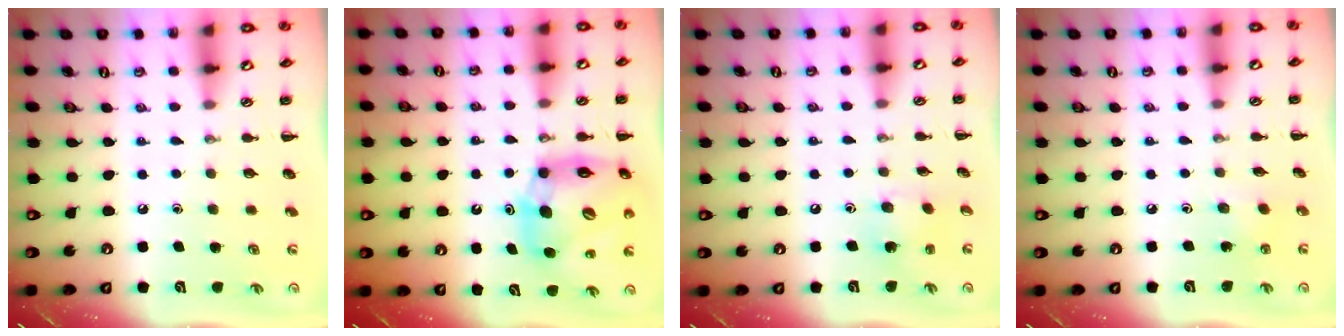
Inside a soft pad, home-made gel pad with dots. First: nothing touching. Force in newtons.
{"total": 12.6, "press": 12.3, "slide": 3.0}
{"total": 4.0, "press": 3.9, "slide": 0.7}
{"total": 2.1, "press": 2.1, "slide": 0.5}